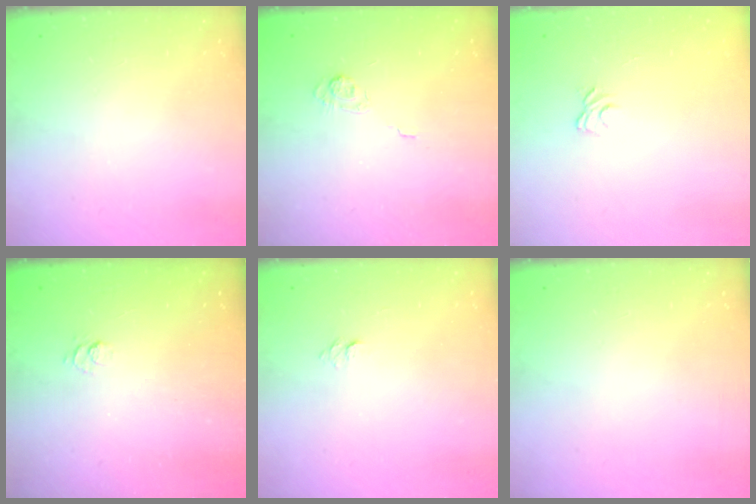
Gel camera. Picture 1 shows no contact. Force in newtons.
{"total": 3.1, "press": 2.7, "slide": 1.6}
{"total": 3.3, "press": 3.0, "slide": 1.3}
{"total": 2.5, "press": 2.0, "slide": 1.4}
{"total": 3.5, "press": 3.5, "slide": 0.3}
{"total": 0.0}